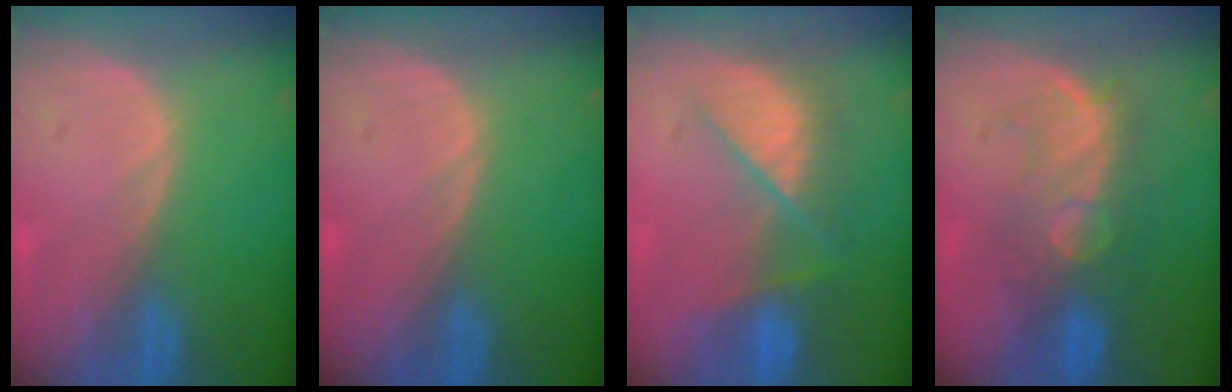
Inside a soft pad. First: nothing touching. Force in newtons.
{"total": 0.0}
{"total": 7.3, "press": 7.3, "slide": 0.3}
{"total": 8.6, "press": 8.1, "slide": 2.9}